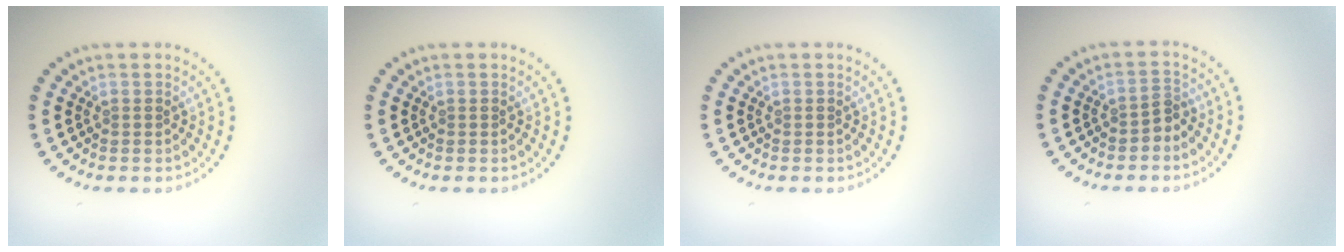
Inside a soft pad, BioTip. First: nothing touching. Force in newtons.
{"total": 0.0}
{"total": 0.0}
{"total": 1.4, "press": 1.2, "slide": 0.7}